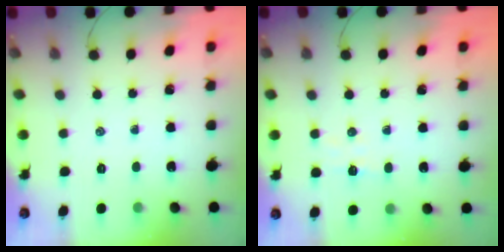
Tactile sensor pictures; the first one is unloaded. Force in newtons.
{"total": 4.4, "press": 4.2, "slide": 1.1}